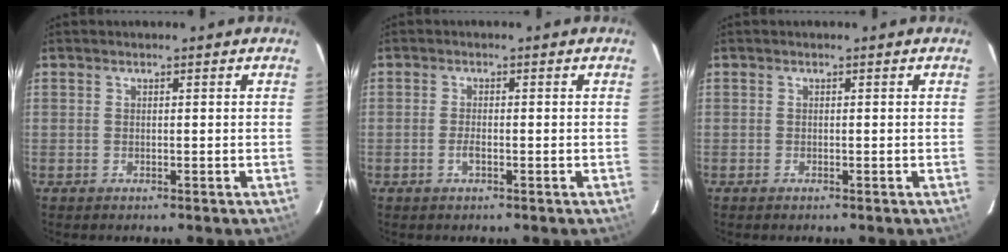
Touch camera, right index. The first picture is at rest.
{"total": 1.9, "force": [-0.8, 0.7, 1.5], "torque": [-0.035, 0.000, -0.016]}
{"total": 0.0}